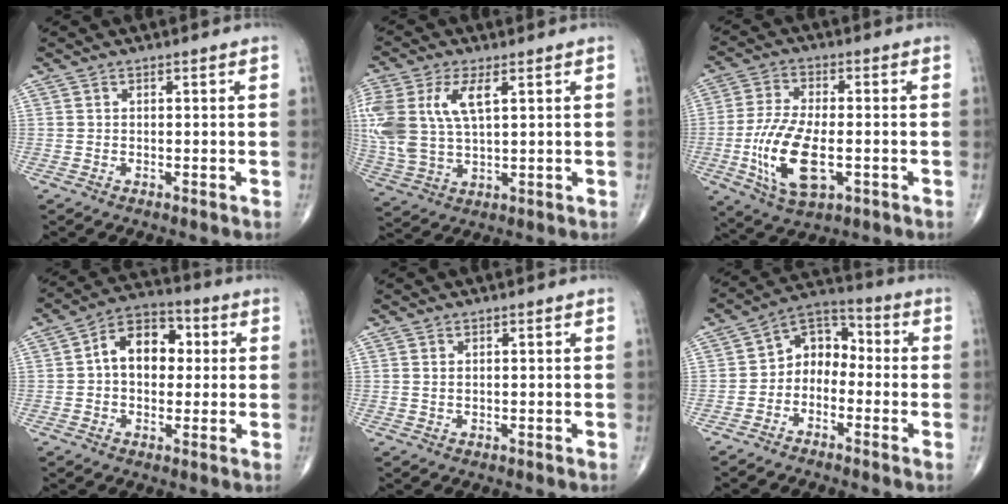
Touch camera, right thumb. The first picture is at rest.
{"total": 15.7, "force": [4.4, 8.1, 12.7], "torque": [-0.304, 0.000, 0.089]}
{"total": 13.7, "force": [-3.2, 6.4, 11.7], "torque": [-0.233, 0.003, -0.051]}
{"total": 10.8, "force": [1.3, 7.4, 7.7], "torque": [-0.095, 0.024, 0.013]}
{"total": 0.7, "force": [0.4, 0.4, 0.5], "torque": [-0.010, 0.000, 0.009]}
{"total": 8.0, "force": [-2.0, 6.1, 4.8], "torque": [-0.048, 0.047, -0.056]}